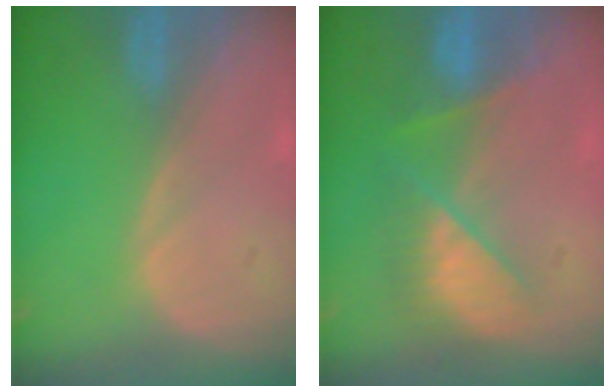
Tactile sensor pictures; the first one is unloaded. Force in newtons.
{"total": 7.1, "press": 7.0, "slide": 1.4}